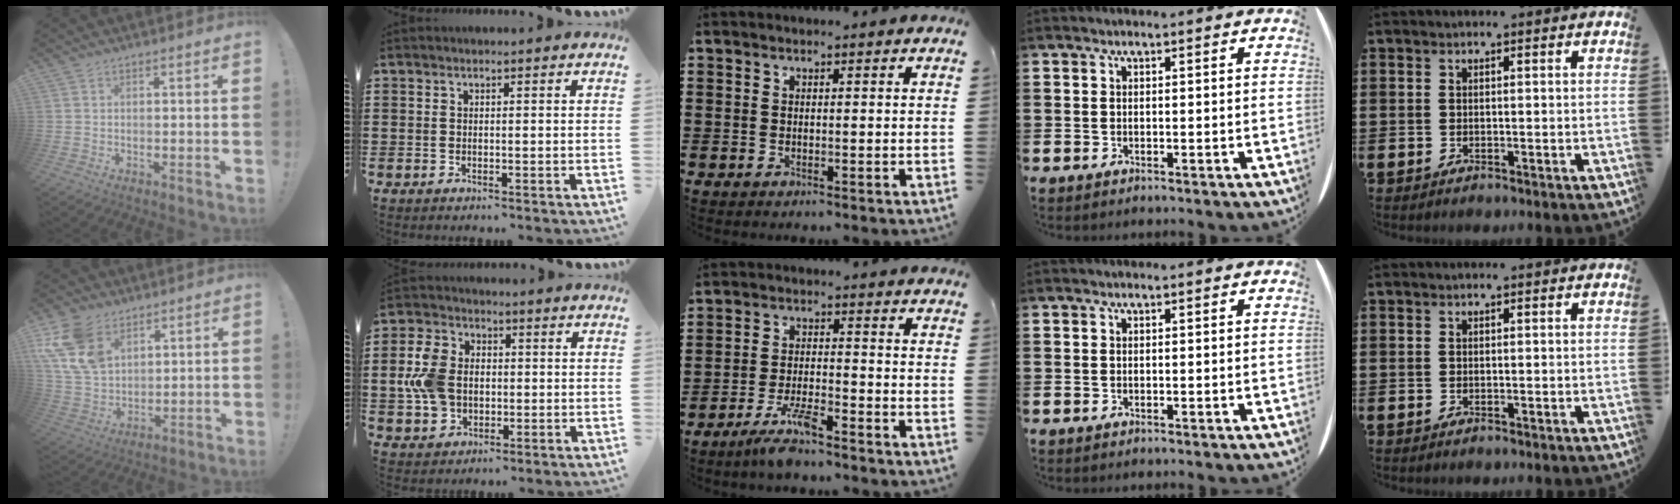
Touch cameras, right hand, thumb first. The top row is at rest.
{"thumb": {"total": 15.0, "force": [7.9, 10.0, 7.9], "torque": [-0.173, -0.035, 0.156]}, "index": {"total": 8.2, "force": [-0.3, 6.4, 5.2], "torque": [-0.141, 0.011, -0.011]}, "middle": {"total": 5.7, "force": [-4.3, 0.7, 3.8], "torque": [-0.079, -0.007, -0.081]}}